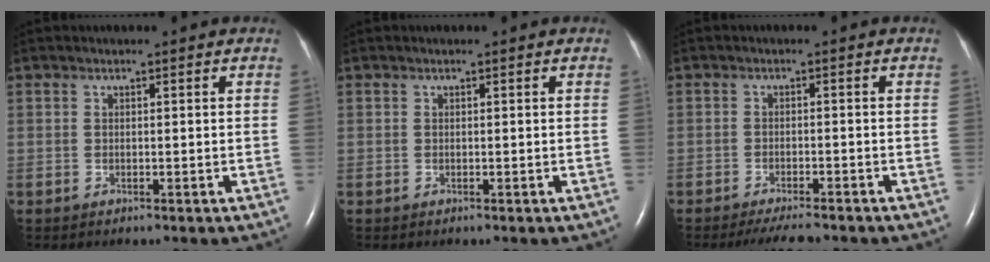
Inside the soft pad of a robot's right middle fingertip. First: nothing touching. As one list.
[{"total": 0.0}, {"total": 5.4, "force": [-4.7, 0.8, 2.5], "torque": [-0.037, -0.011, -0.072]}]